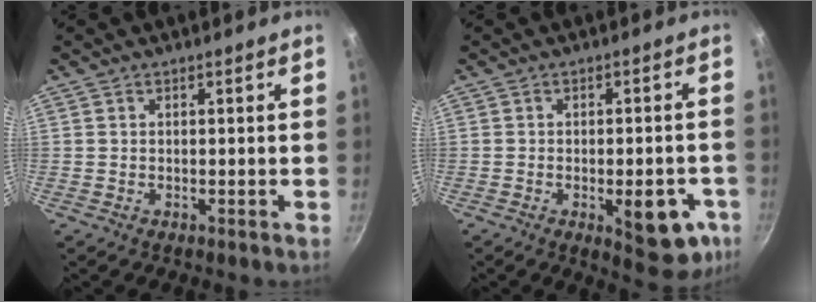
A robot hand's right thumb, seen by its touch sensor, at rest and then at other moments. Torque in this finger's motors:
{"motor_torque": [1.15, 1.25, 1.06, -0.51, 0.30]}